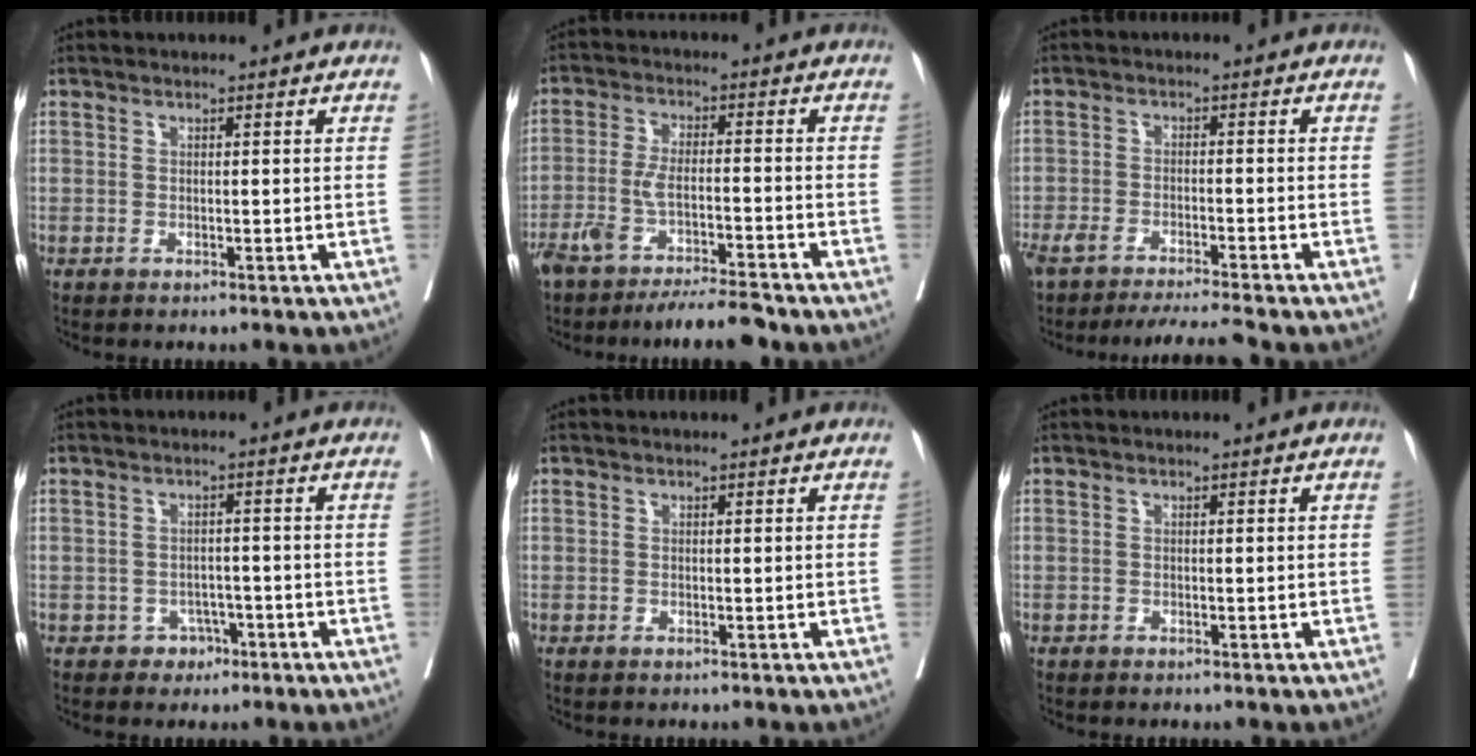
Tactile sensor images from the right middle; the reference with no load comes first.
{"total": 10.3, "force": [-8.6, 0.5, 5.6], "torque": [-0.096, -0.012, -0.141]}
{"total": 7.6, "force": [-7.0, -0.6, 3.0], "torque": [-0.042, -0.009, -0.114]}
{"total": 2.5, "force": [-1.4, 2.1, 0.3], "torque": [0.005, 0.013, -0.018]}
{"total": 0.0}
{"total": 0.0}